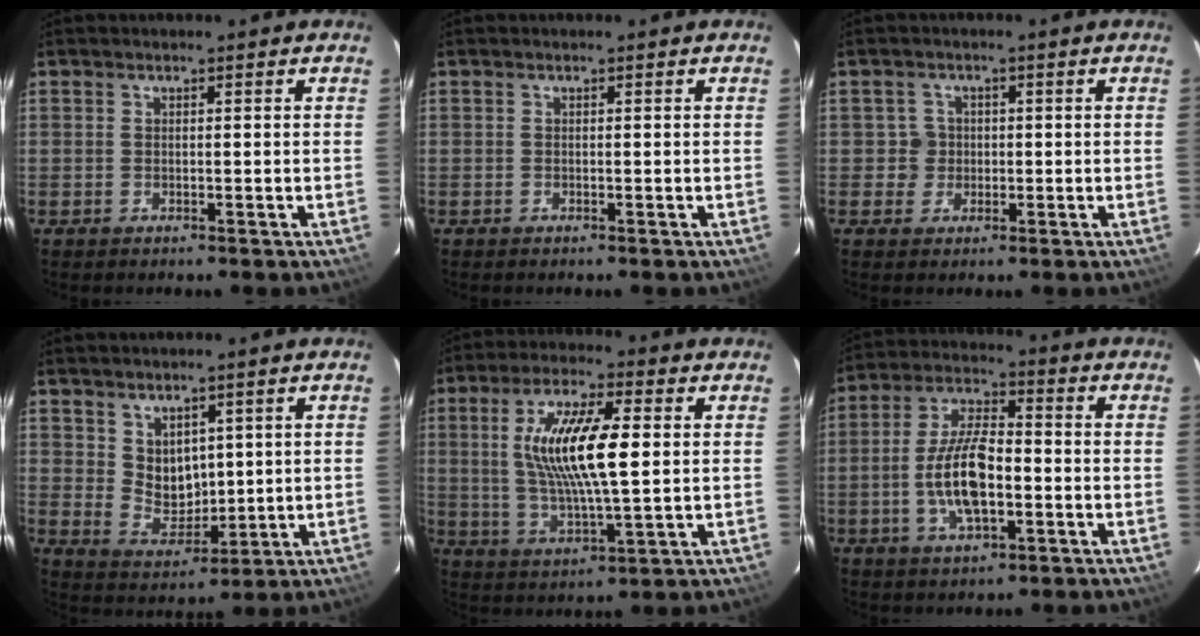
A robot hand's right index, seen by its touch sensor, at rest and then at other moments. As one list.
[{"total": 0.0}, {"total": 3.0, "force": [-0.1, 2.9, -0.1], "torque": [0.011, 0.016, 0.001]}, {"total": 6.5, "force": [2.8, 4.9, 3.2], "torque": [-0.052, -0.002, 0.069]}, {"total": 14.7, "force": [2.2, 3.9, 14.0], "torque": [-0.266, 0.004, 0.044]}, {"total": 11.8, "force": [-2.7, 4.7, 10.5], "torque": [-0.213, 0.004, -0.048]}]